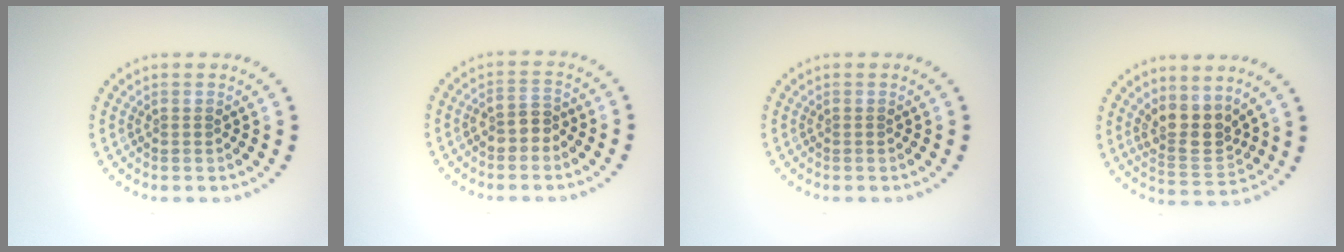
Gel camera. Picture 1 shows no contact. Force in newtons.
{"total": 2.1, "press": 2.0, "slide": 0.8}
{"total": 0.0}
{"total": 3.6, "press": 3.1, "slide": 1.9}